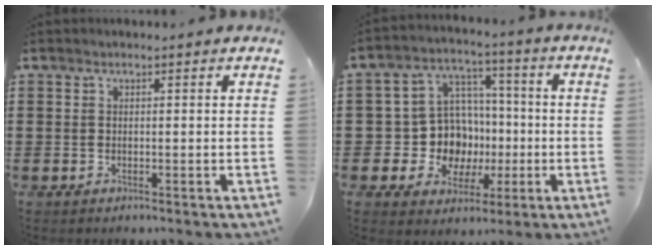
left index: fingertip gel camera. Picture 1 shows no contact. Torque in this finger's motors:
{"motor_torque": [0.93, 0.24, 0.50, 0.05]}